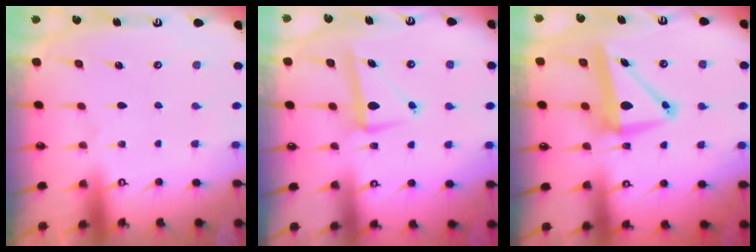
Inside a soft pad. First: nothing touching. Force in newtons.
{"total": 8.0, "press": 7.9, "slide": 1.4}
{"total": 8.6, "press": 8.3, "slide": 2.2}